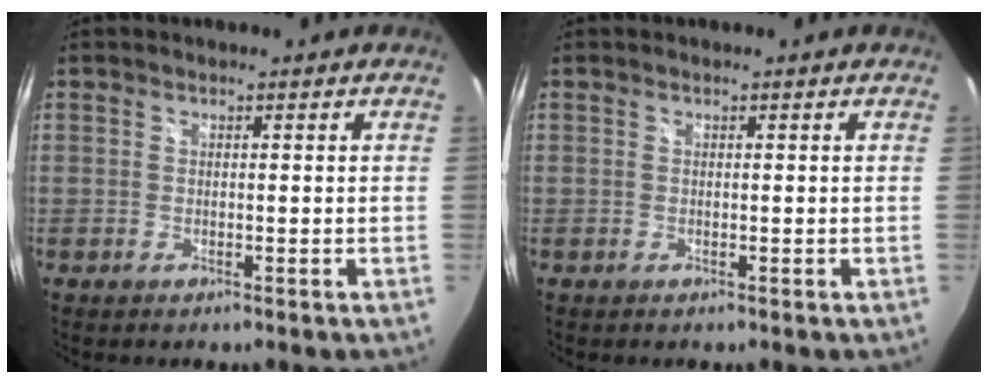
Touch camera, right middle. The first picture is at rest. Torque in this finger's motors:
{"motor_torque": [-0.06, -0.06, -0.01, 0.00]}